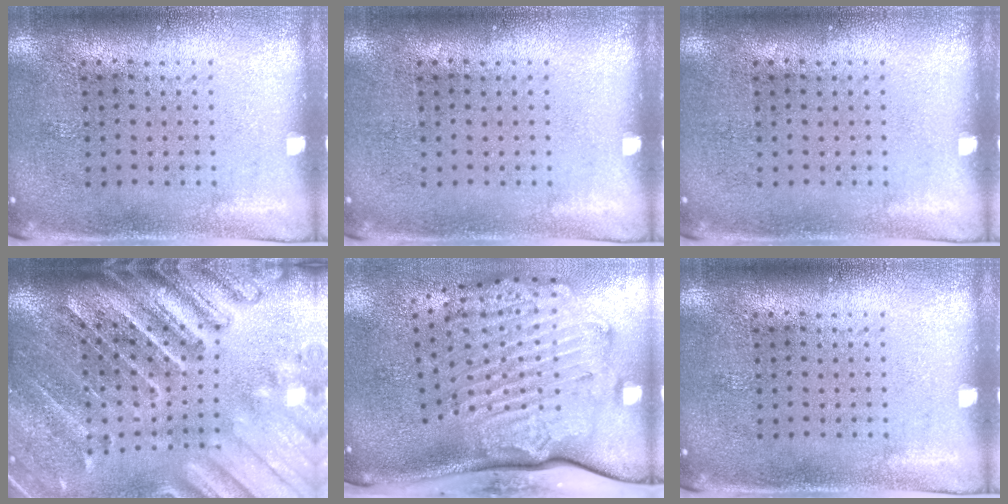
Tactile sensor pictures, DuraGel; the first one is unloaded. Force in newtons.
{"total": 0.0}
{"total": 0.0}
{"total": 4.1, "press": 3.5, "slide": 2.2}
{"total": 3.6, "press": 2.4, "slide": 2.6}
{"total": 0.0}